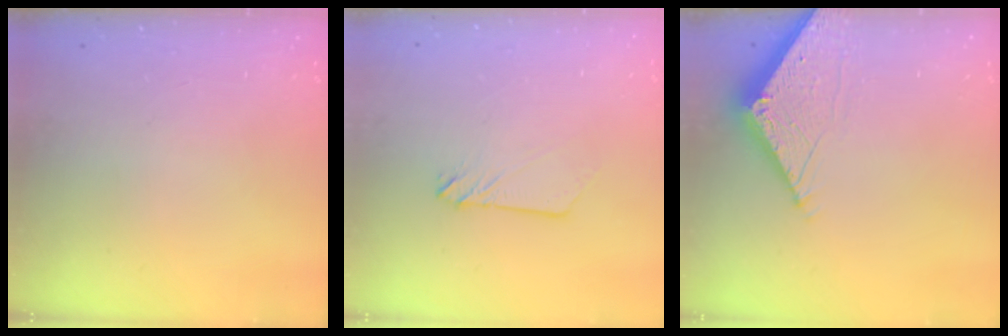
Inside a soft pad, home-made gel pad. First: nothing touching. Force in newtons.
{"total": 2.4, "press": 2.4, "slide": 0.2}
{"total": 6.6, "press": 6.6, "slide": 0.1}